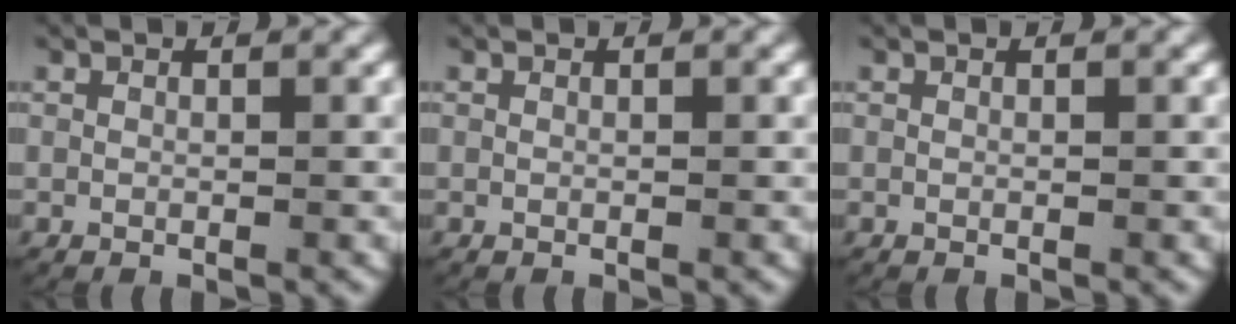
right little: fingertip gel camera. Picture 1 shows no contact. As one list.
[{"total": 0.0}, {"total": 0.0}]